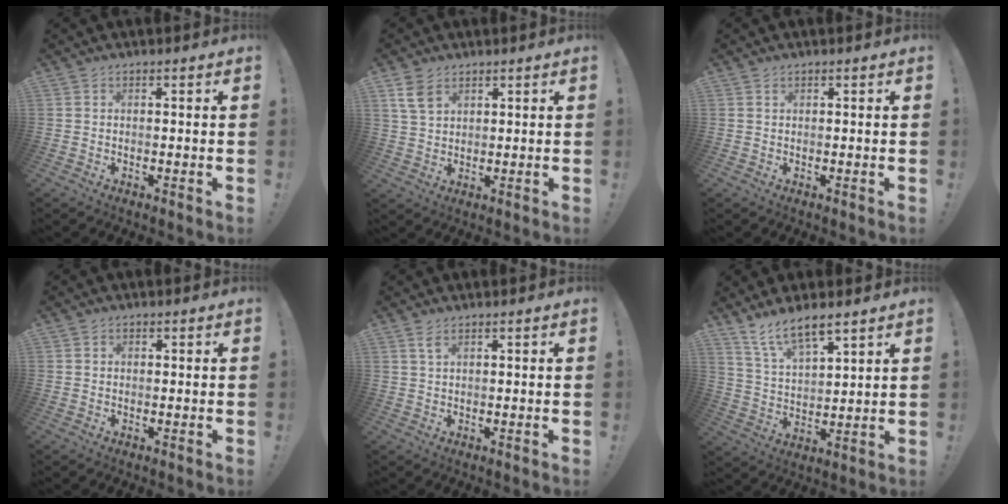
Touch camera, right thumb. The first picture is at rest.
{"total": 6.2, "force": [3.5, 3.7, 3.5], "torque": [-0.060, -0.011, 0.069]}
{"total": 0.5, "force": [0.4, 0.3, 0.2], "torque": [0.001, -0.002, 0.006]}
{"total": 0.6, "force": [0.0, 0.6, 0.1], "torque": [-0.002, 0.002, -0.001]}
{"total": 2.4, "force": [1.3, 0.8, 1.9], "torque": [-0.034, -0.001, 0.023]}
{"total": 9.3, "force": [7.7, 2.7, 4.6], "torque": [-0.088, -0.046, 0.143]}